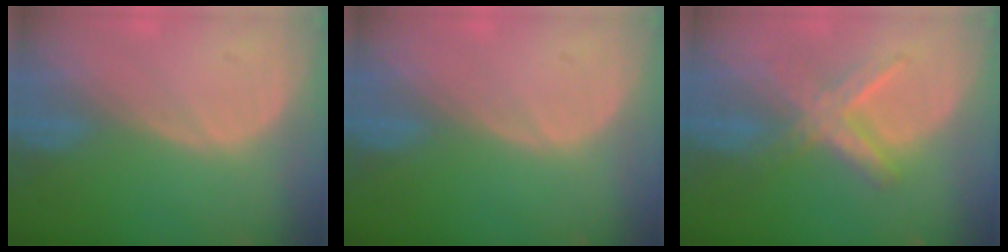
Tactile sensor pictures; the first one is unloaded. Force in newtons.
{"total": 0.0}
{"total": 5.9, "press": 5.9, "slide": 0.2}